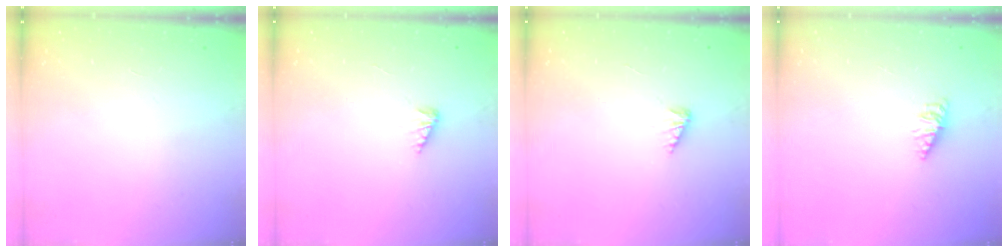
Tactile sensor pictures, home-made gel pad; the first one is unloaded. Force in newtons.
{"total": 2.2, "press": 2.2, "slide": 0.3}
{"total": 2.2, "press": 2.2, "slide": 0.3}
{"total": 2.9, "press": 2.9, "slide": 0.3}